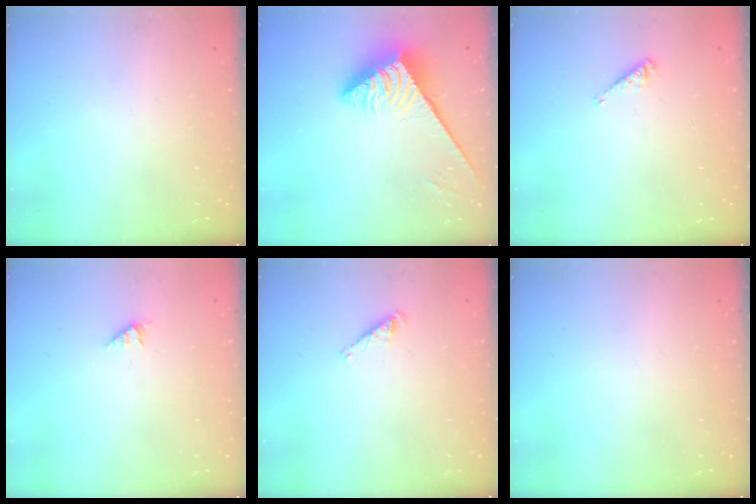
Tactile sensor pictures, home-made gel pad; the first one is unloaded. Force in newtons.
{"total": 4.2, "press": 4.2, "slide": 0.7}
{"total": 2.6, "press": 2.6, "slide": 0.1}
{"total": 1.5, "press": 1.4, "slide": 0.3}
{"total": 2.8, "press": 2.8, "slide": 0.5}
{"total": 0.0}